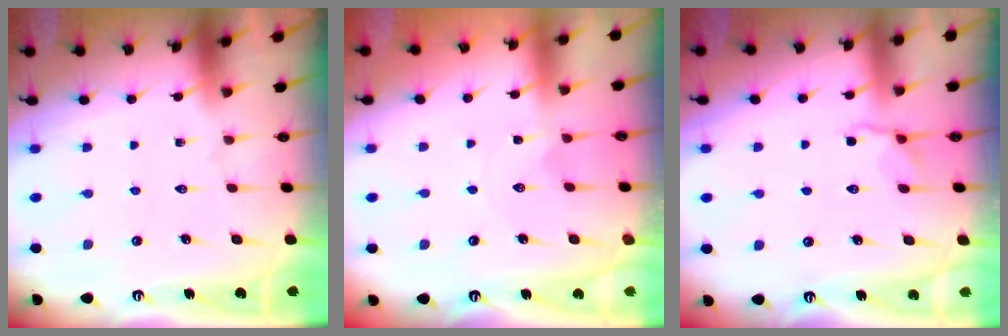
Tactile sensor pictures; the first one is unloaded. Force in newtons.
{"total": 0.9, "press": 0.9, "slide": 0.1}
{"total": 2.5, "press": 1.9, "slide": 1.6}